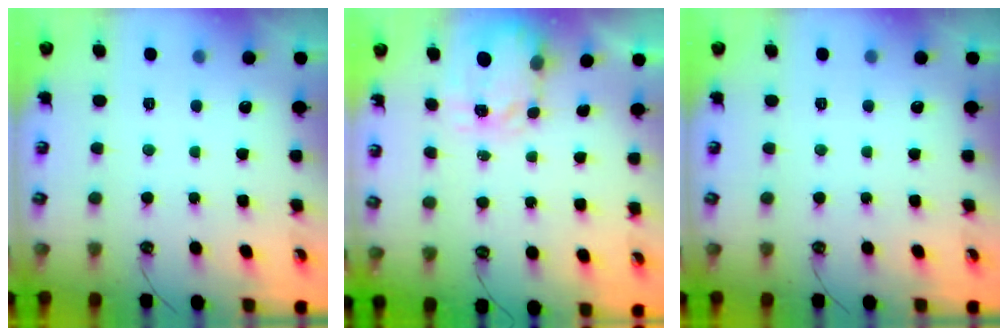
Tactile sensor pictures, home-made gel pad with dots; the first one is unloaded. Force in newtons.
{"total": 3.5, "press": 3.5, "slide": 0.4}
{"total": 0.0}